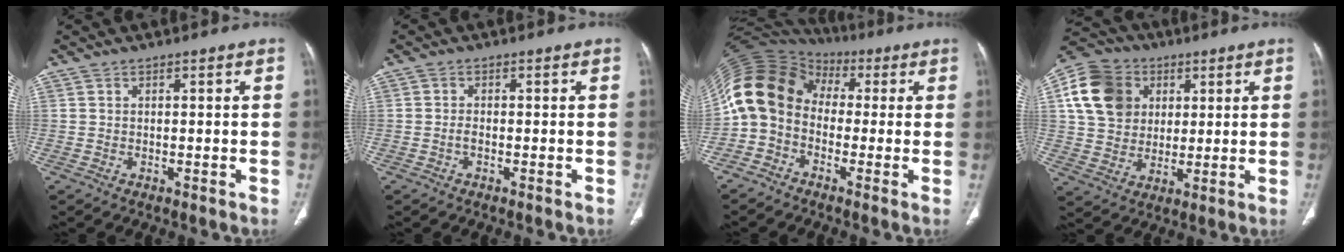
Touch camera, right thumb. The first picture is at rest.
{"total": 1.1, "force": [-0.5, 0.4, 0.9], "torque": [-0.019, 0.003, -0.012]}
{"total": 12.4, "force": [-1.1, 10.0, 7.1], "torque": [-0.126, 0.056, -0.042]}
{"total": 14.7, "force": [4.3, 12.2, 7.0], "torque": [-0.120, 0.006, 0.074]}